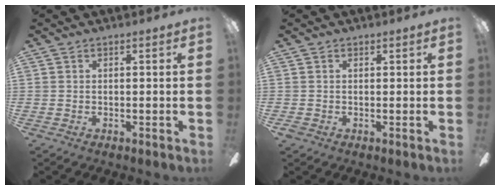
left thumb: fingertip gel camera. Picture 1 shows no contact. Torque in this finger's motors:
{"motor_torque": [-0.27, 0.21, 0.05, -0.18, 0.00]}